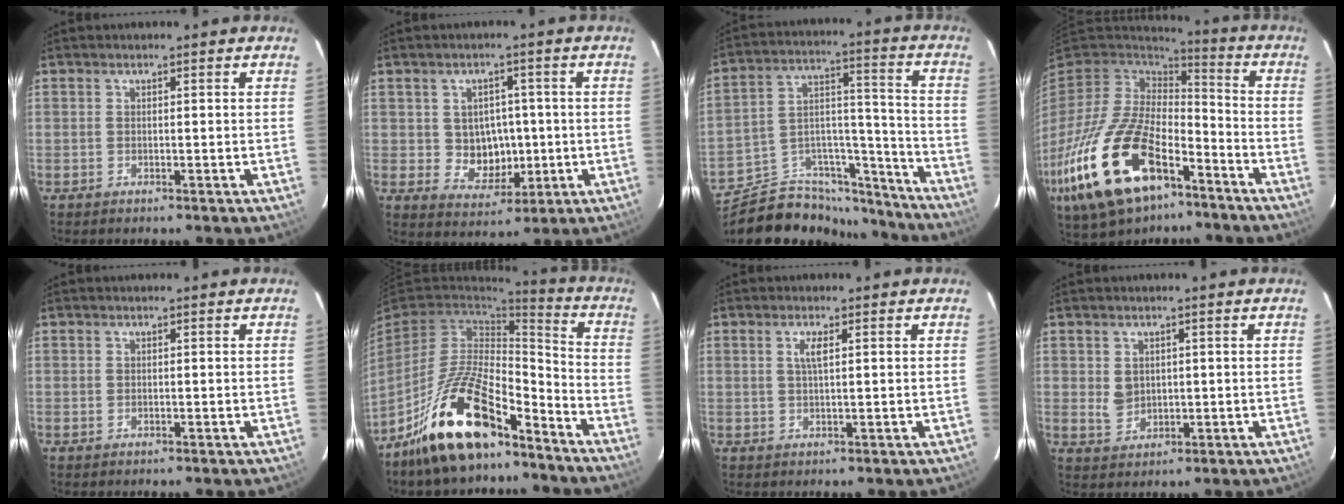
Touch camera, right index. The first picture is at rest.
{"total": 7.0, "force": [-0.1, 6.3, 2.8], "torque": [-0.057, 0.008, 0.015]}
{"total": 18.7, "force": [-15.4, 8.9, 5.8], "torque": [-0.101, 0.073, -0.225]}
{"total": 27.8, "force": [-14.3, 14.1, 19.3], "torque": [-0.418, -0.037, -0.243]}
{"total": 0.0}
{"total": 18.9, "force": [-12.9, 6.9, 11.9], "torque": [-0.238, 0.001, -0.230]}
{"total": 2.1, "force": [0.7, 0.3, 2.0], "torque": [-0.038, 0.002, 0.013]}
{"total": 3.5, "force": [0.5, 3.1, 1.5], "torque": [-0.026, 0.001, 0.018]}